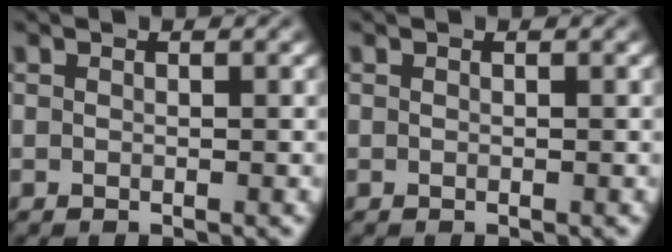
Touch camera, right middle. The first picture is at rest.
{"total": 0.0}